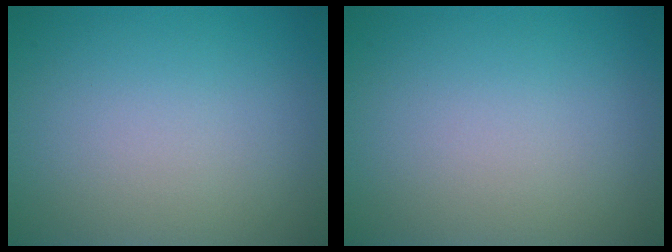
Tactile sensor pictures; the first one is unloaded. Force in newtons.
{"total": 0.0}